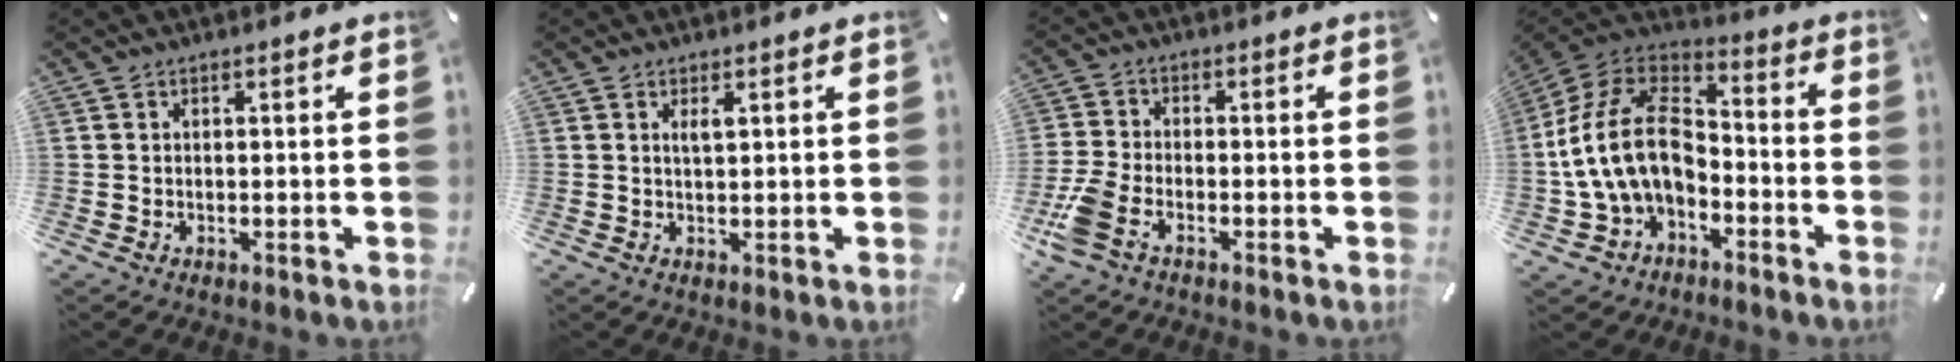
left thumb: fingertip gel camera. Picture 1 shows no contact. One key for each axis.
{"total": 1.4, "fx": 0.7, "fy": 0.3, "fz": 1.1, "tx": -0.024, "ty": 0.002, "tz": 0.011}
{"total": 6.6, "fx": -3.3, "fy": 3.8, "fz": 4.3, "tx": -0.111, "ty": 0.004, "tz": -0.066}
{"total": 17.8, "fx": -3.5, "fy": 12.5, "fz": 12.2, "tx": -0.260, "ty": 0.032, "tz": -0.062}